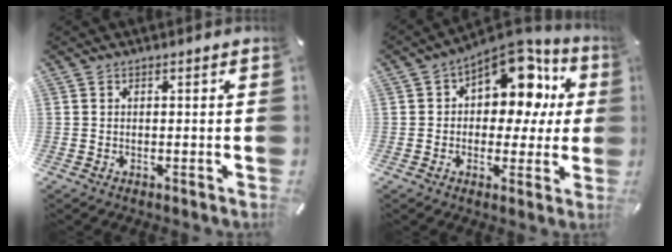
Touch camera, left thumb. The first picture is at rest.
{"total": 15.0, "force": [6.7, 9.4, 9.6], "torque": [-0.134, -0.047, 0.116]}